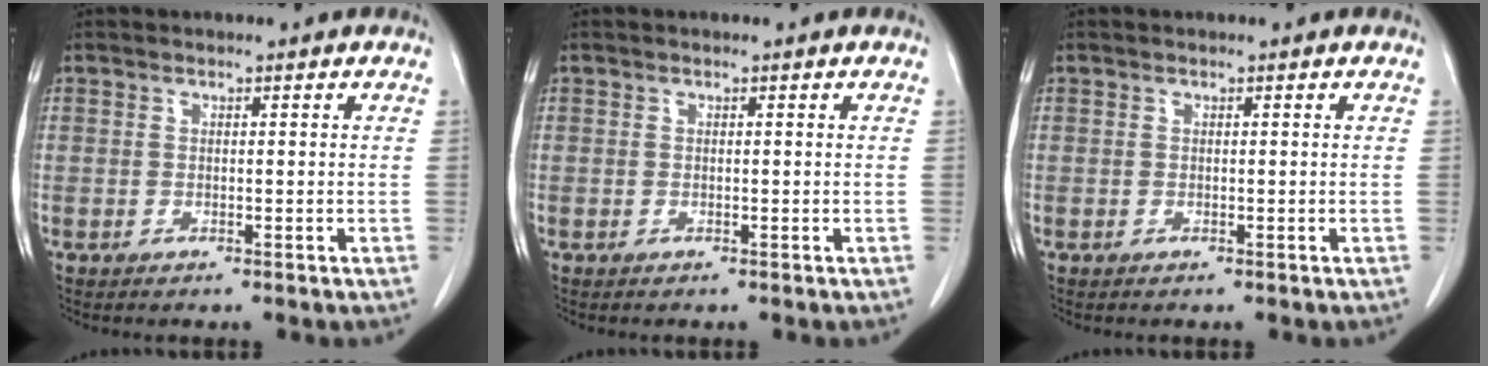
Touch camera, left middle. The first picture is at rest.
{"total": 0.0}
{"total": 0.0}